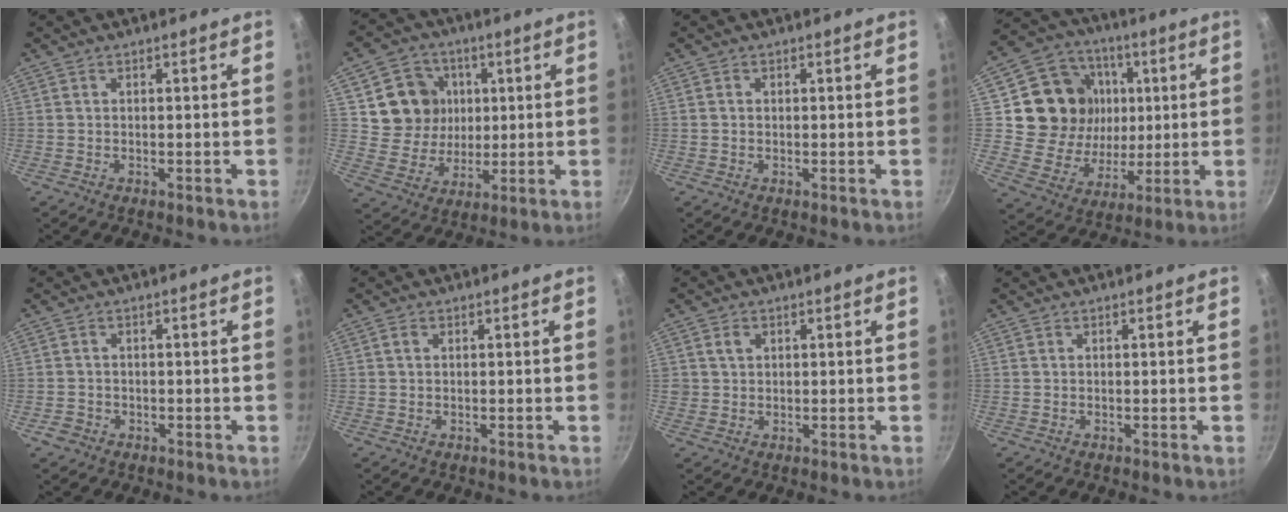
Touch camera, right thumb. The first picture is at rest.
{"total": 12.2, "force": [3.2, 11.0, 4.2], "torque": [-0.045, -0.011, 0.061]}
{"total": 0.8, "force": [0.1, 0.7, 0.4], "torque": [-0.006, 0.004, 0.001]}
{"total": 19.3, "force": [3.8, 16.7, 8.8], "torque": [-0.135, 0.001, 0.073]}
{"total": 2.4, "force": [-1.1, 2.0, 0.8], "torque": [-0.009, 0.011, -0.015]}
{"total": 1.1, "force": [0.3, 0.9, 0.7], "torque": [-0.011, 0.003, 0.004]}
{"total": 2.5, "force": [0.8, 2.1, 0.9], "torque": [-0.003, 0.007, 0.014]}
{"total": 0.0}